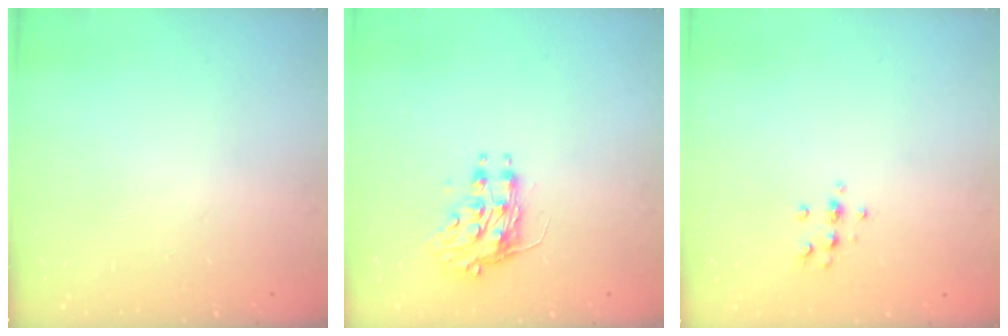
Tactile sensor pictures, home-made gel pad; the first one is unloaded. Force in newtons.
{"total": 8.4, "press": 8.4, "slide": 0.3}
{"total": 4.9, "press": 4.8, "slide": 1.2}